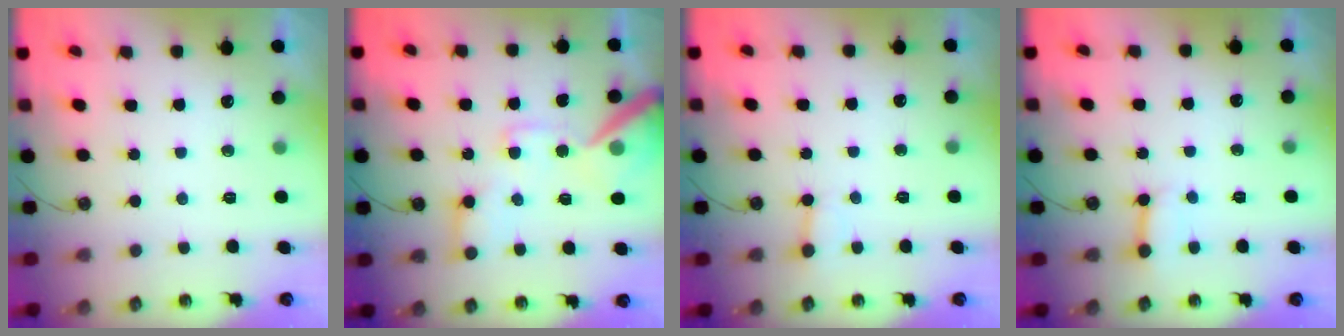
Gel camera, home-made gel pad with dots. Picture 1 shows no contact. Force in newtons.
{"total": 16.7, "press": 16.5, "slide": 2.3}
{"total": 2.1, "press": 2.1, "slide": 0.1}
{"total": 4.0, "press": 4.0, "slide": 0.4}